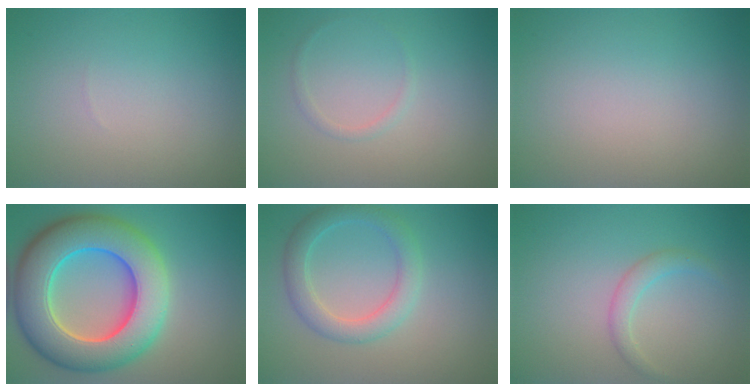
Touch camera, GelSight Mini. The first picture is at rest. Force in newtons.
{"total": 0.8, "press": 0.8, "slide": 0.0}
{"total": 0.0}
{"total": 11.9, "press": 11.9, "slide": 0.3}
{"total": 3.4, "press": 3.4, "slide": 0.2}
{"total": 1.6, "press": 1.6, "slide": 0.1}